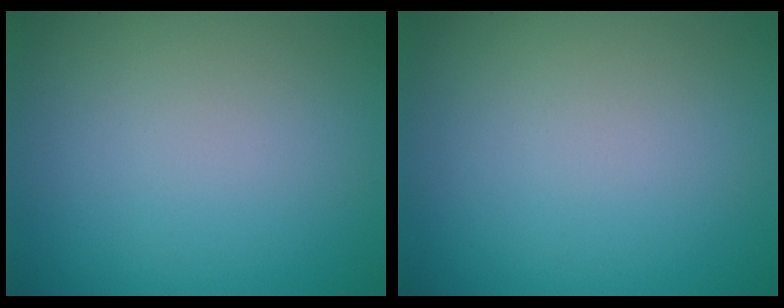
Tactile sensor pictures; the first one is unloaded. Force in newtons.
{"total": 0.0}